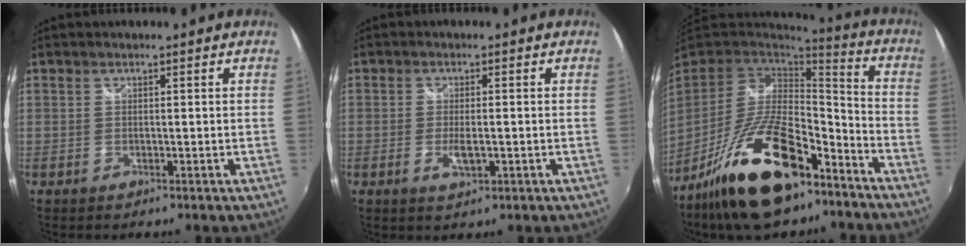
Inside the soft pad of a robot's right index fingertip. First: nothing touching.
{"total": 3.5, "force": [-1.0, 1.2, 3.1], "torque": [-0.059, -0.009, -0.015]}
{"total": 22.1, "force": [-13.8, 8.6, 14.9], "torque": [-0.287, -0.014, -0.231]}